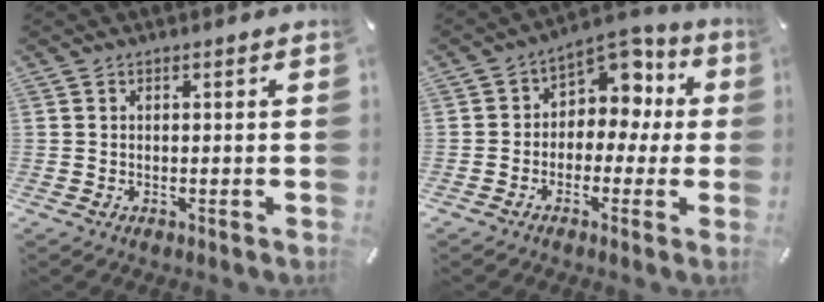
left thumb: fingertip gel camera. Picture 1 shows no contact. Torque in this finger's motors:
{"motor_torque": [0.06, 0.21, 0.49, 0.40, 0.05]}